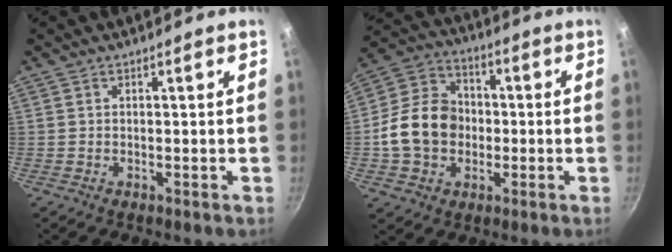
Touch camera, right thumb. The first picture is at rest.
{"total": 14.5, "force": [-1.5, 11.7, 8.3], "torque": [-0.120, 0.028, -0.040]}